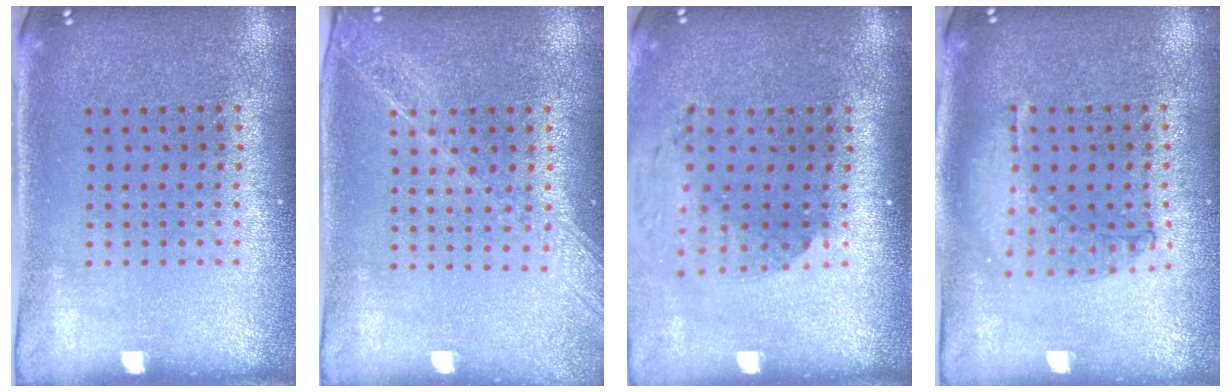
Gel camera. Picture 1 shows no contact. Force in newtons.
{"total": 1.6, "press": 1.4, "slide": 0.8}
{"total": 1.8, "press": 1.4, "slide": 1.1}
{"total": 1.0, "press": 1.0, "slide": 0.3}